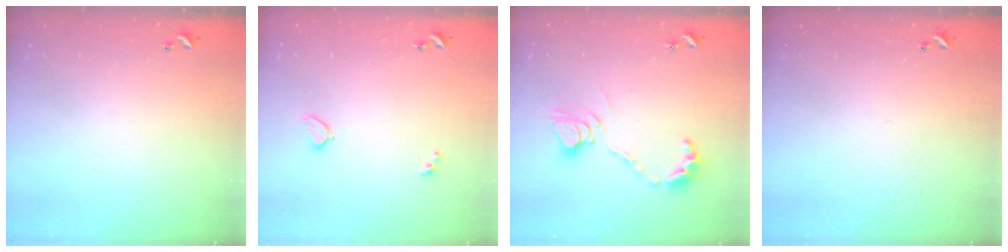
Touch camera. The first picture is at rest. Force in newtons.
{"total": 2.0, "press": 1.9, "slide": 0.6}
{"total": 9.3, "press": 9.3, "slide": 0.3}
{"total": 0.0}